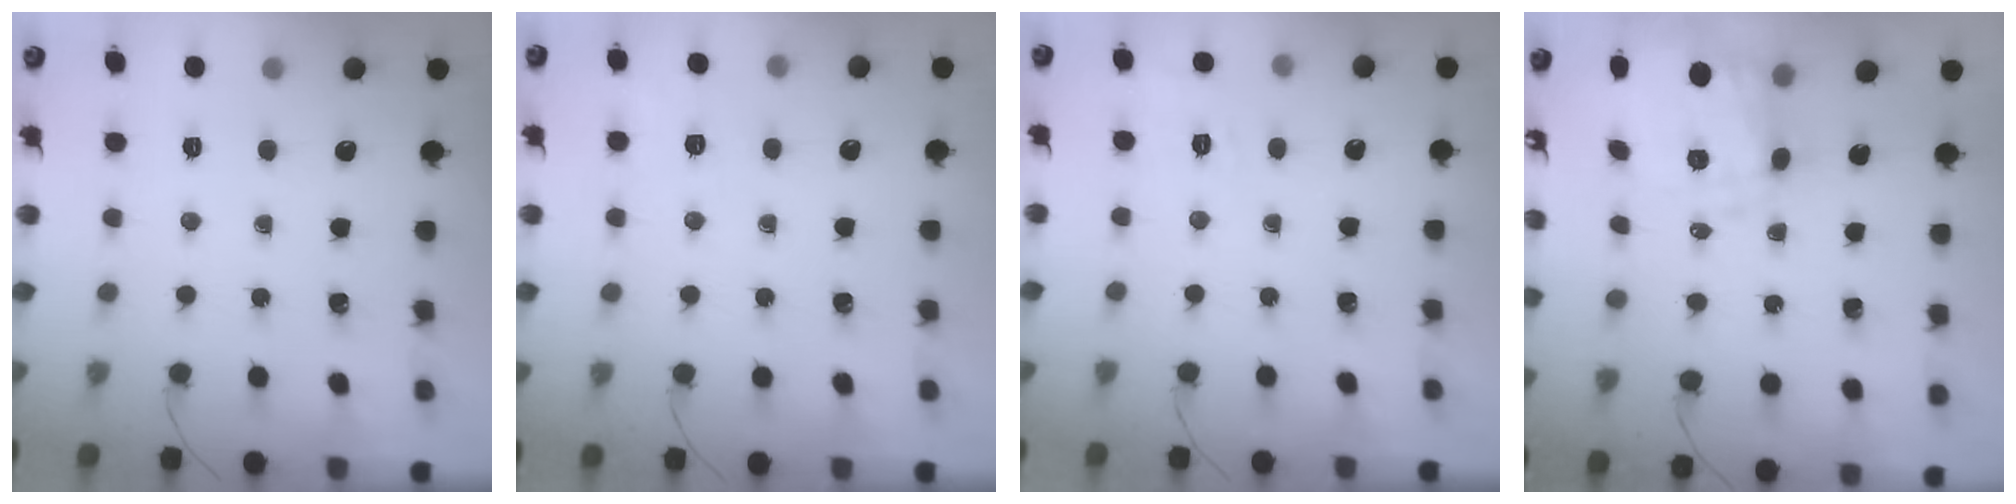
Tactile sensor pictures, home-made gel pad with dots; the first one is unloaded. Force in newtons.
{"total": 1.7, "press": 0.9, "slide": 1.5}
{"total": 2.7, "press": 1.9, "slide": 2.0}
{"total": 5.2, "press": 4.6, "slide": 2.4}